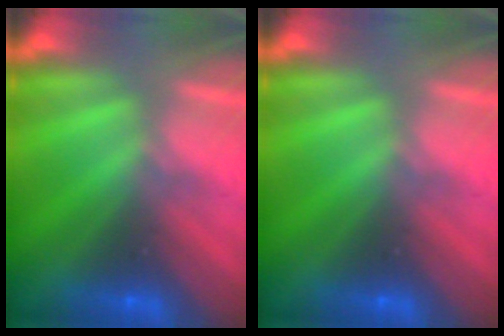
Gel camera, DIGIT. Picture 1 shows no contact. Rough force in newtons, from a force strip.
{"total": 0.0}